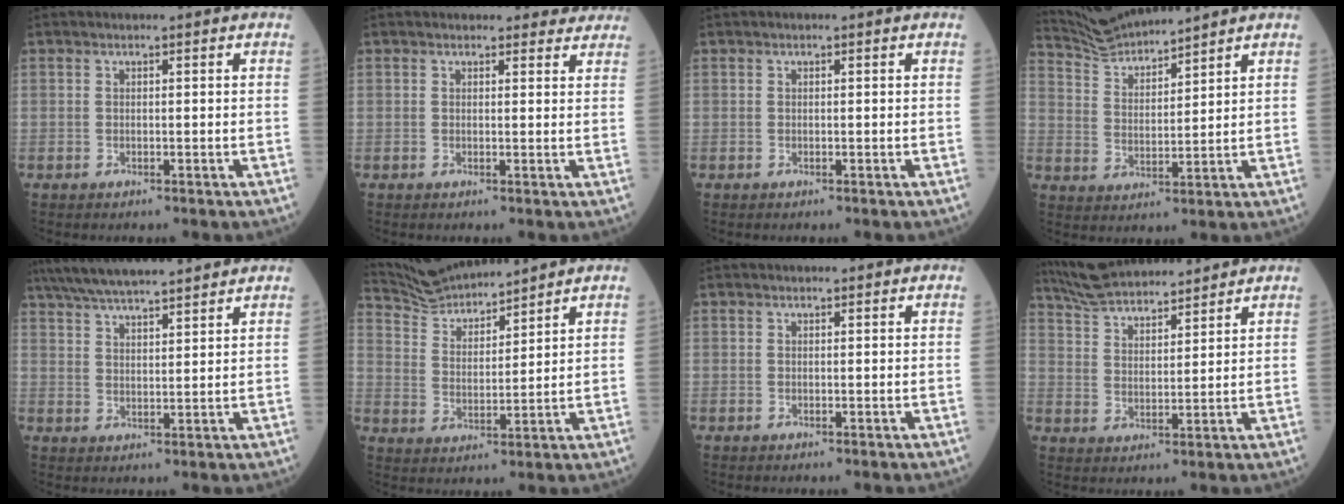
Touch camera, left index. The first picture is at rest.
{"total": 4.5, "force": [4.2, 1.6, 0.2], "torque": [0.014, -0.003, 0.030]}
{"total": 0.0}
{"total": 7.4, "force": [7.4, -0.9, 0.6], "torque": [-0.031, 0.011, 0.159]}
{"total": 13.8, "force": [12.2, 1.4, 6.3], "torque": [-0.113, 0.025, 0.193]}
{"total": 9.1, "force": [9.0, 0.0, 1.2], "torque": [-0.042, 0.019, 0.185]}
{"total": 0.8, "force": [0.8, 0.3, 0.2], "torque": [-0.009, 0.011, 0.012]}
{"total": 12.3, "force": [11.5, 1.9, 4.0], "torque": [-0.078, 0.023, 0.204]}